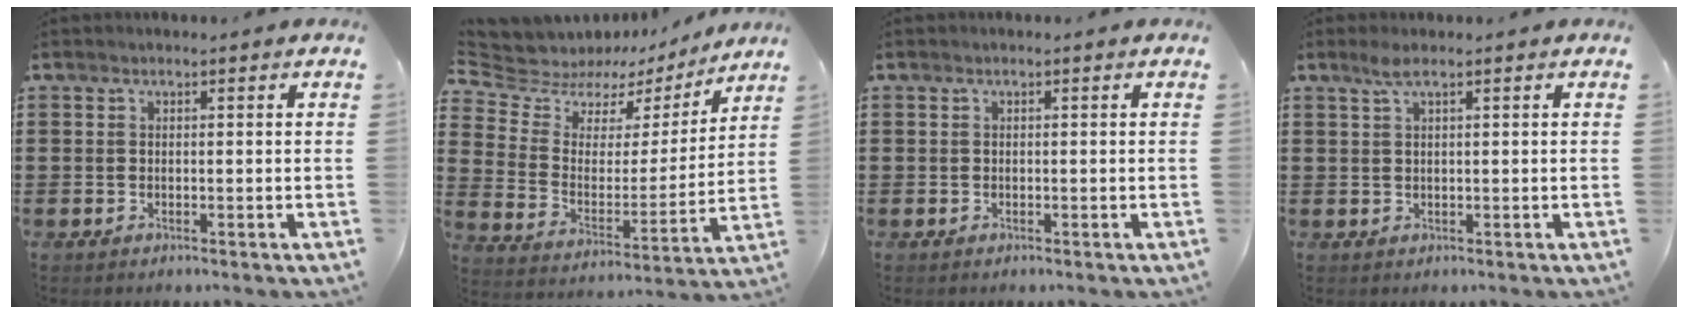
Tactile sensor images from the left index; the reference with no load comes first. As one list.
[{"total": 6.3, "force": [5.2, 3.5, 0.6], "torque": [-0.055, -0.035, 0.091]}, {"total": 0.0}, {"total": 2.0, "force": [1.0, 0.2, 1.7], "torque": [-0.037, 0.001, 0.018]}]